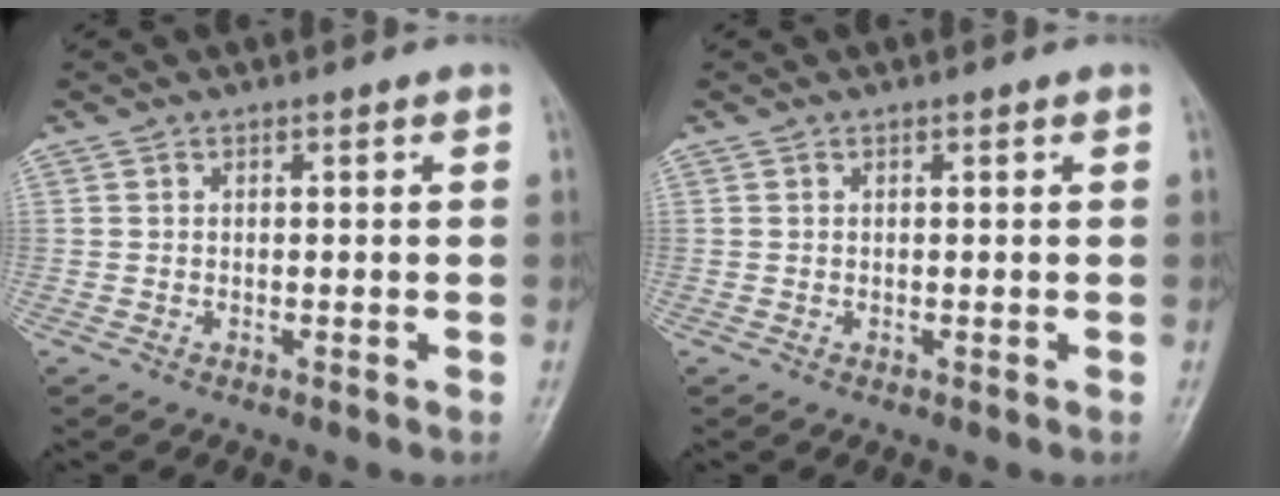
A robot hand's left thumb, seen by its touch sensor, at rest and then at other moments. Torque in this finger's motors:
{"motor_torque": [-0.07, -0.04, 0.01, 0.00, 0.00]}